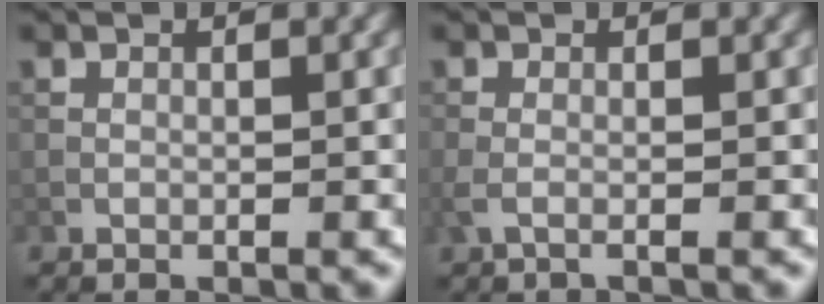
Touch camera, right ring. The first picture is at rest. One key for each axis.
{"total": 1.4, "fx": -0.3, "fy": 0.4, "fz": 1.3, "tx": -0.029, "ty": -0.003, "tz": -0.010}